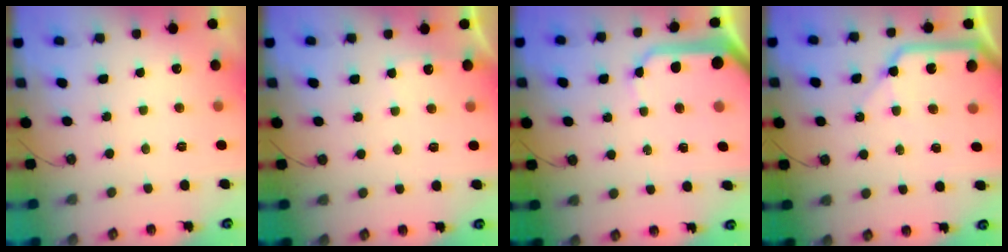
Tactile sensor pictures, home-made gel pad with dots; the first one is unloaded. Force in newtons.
{"total": 3.3, "press": 3.2, "slide": 0.4}
{"total": 9.8, "press": 9.7, "slide": 1.0}
{"total": 12.4, "press": 12.4, "slide": 1.0}